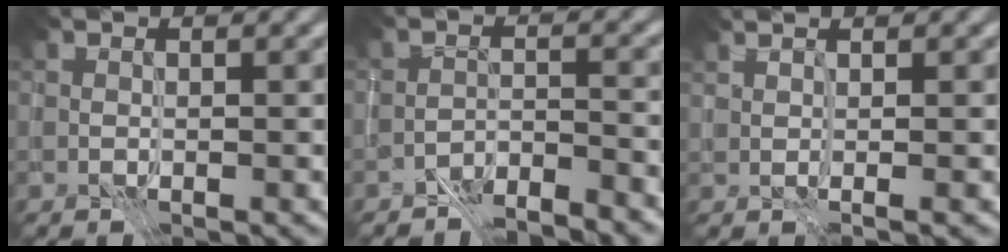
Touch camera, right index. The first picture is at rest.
{"total": 4.1, "force": [-4.1, 0.2, 0.6], "torque": [-0.011, 0.004, -0.072]}
{"total": 2.8, "force": [1.6, 0.8, 2.2], "torque": [-0.020, 0.014, 0.006]}